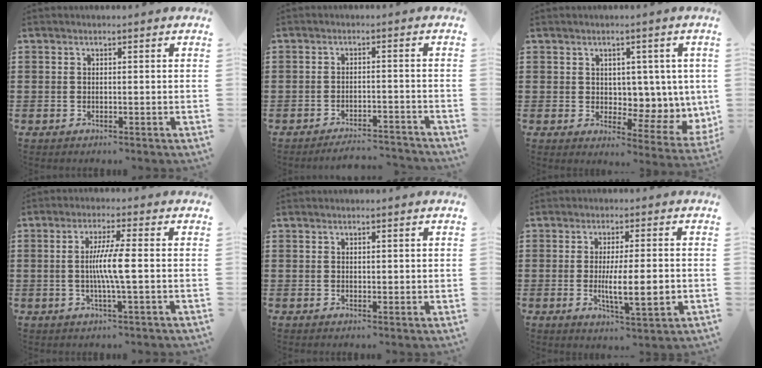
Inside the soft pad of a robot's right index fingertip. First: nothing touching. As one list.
[{"total": 3.2, "force": [-3.1, 0.2, 0.4], "torque": [-0.011, 0.001, -0.065]}, {"total": 4.9, "force": [2.7, 3.5, 2.0], "torque": [-0.039, -0.021, 0.047]}, {"total": 5.9, "force": [-0.3, -0.1, 5.9], "torque": [-0.112, -0.010, -0.012]}, {"total": 0.8, "force": [0.5, 0.5, 0.4], "torque": [-0.008, 0.004, 0.009]}, {"total": 6.8, "force": [-0.8, 1.5, 6.6], "torque": [-0.120, -0.006, -0.015]}]